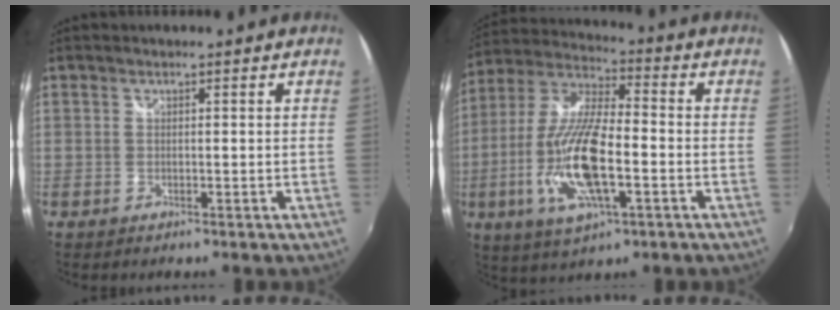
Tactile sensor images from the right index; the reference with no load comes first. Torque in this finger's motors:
{"motor_torque": [2.14, 0.00, 1.05, 0.21]}